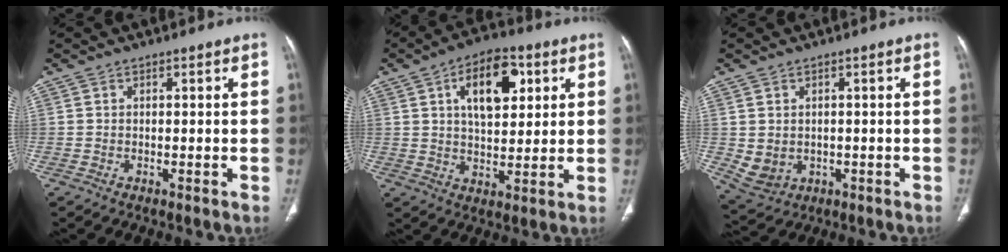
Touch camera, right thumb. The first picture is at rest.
{"total": 12.9, "force": [4.5, 6.8, 9.9], "torque": [-0.123, -0.005, 0.071]}
{"total": 5.1, "force": [-0.3, 4.3, 2.7], "torque": [-0.049, 0.000, 0.018]}